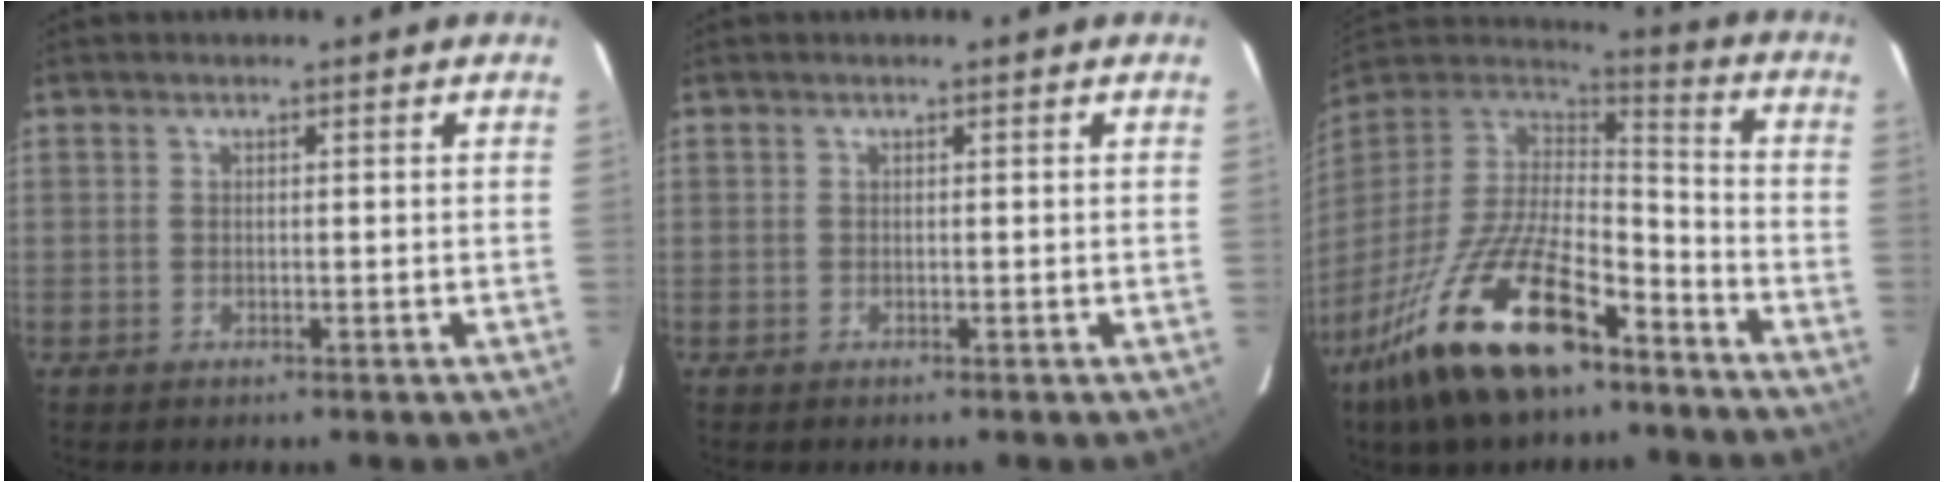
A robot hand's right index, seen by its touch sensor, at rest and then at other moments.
{"total": 0.0}
{"total": 24.1, "force": [-14.6, 9.5, 16.6], "torque": [-0.333, -0.031, -0.256]}